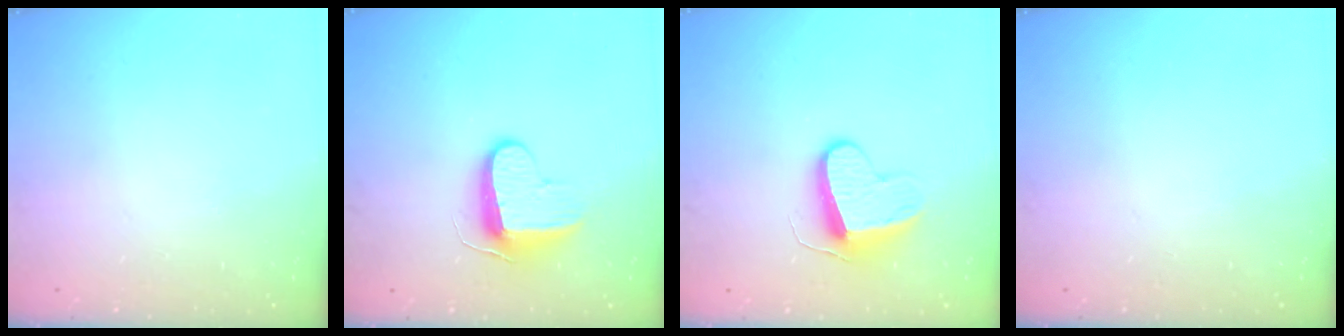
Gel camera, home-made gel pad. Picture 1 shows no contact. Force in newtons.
{"total": 10.4, "press": 10.3, "slide": 0.9}
{"total": 9.3, "press": 9.3, "slide": 0.1}
{"total": 0.0}